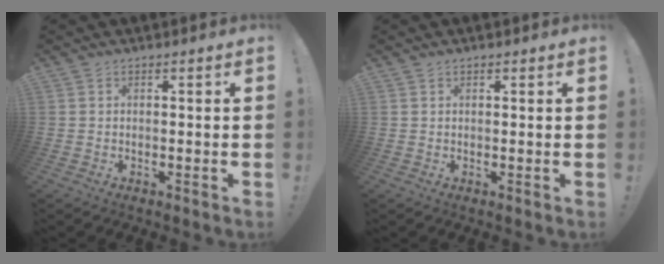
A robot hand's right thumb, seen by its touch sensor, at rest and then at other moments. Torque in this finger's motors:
{"motor_torque": [-0.25, -0.34, -0.21, 0.33, 0.03]}